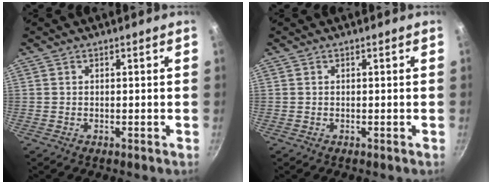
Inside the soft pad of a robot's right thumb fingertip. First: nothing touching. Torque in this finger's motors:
{"motor_torque": [0.17, -0.07, 0.21, 0.02, 0.00]}